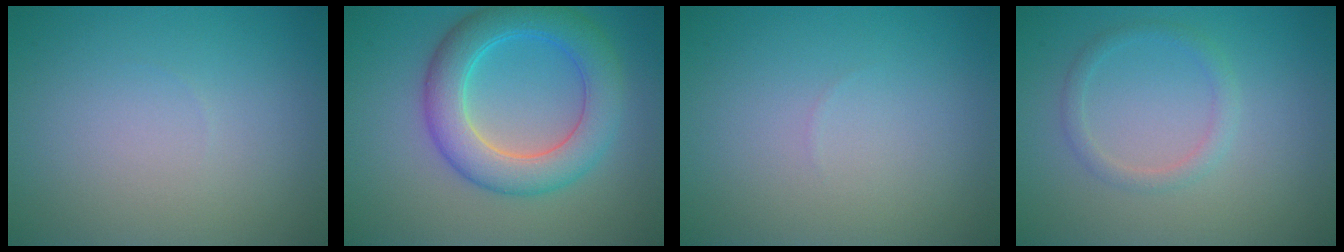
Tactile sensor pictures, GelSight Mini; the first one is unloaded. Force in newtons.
{"total": 6.6, "press": 6.6, "slide": 0.1}
{"total": 0.0}
{"total": 1.6, "press": 1.6, "slide": 0.1}